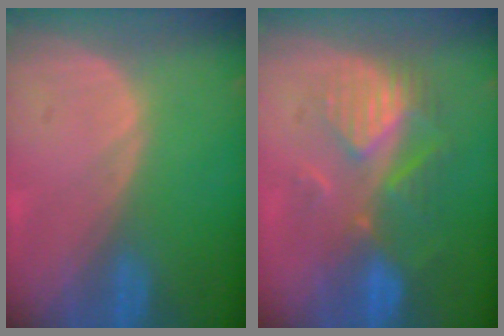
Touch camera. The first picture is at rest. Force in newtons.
{"total": 8.3, "press": 8.0, "slide": 2.3}